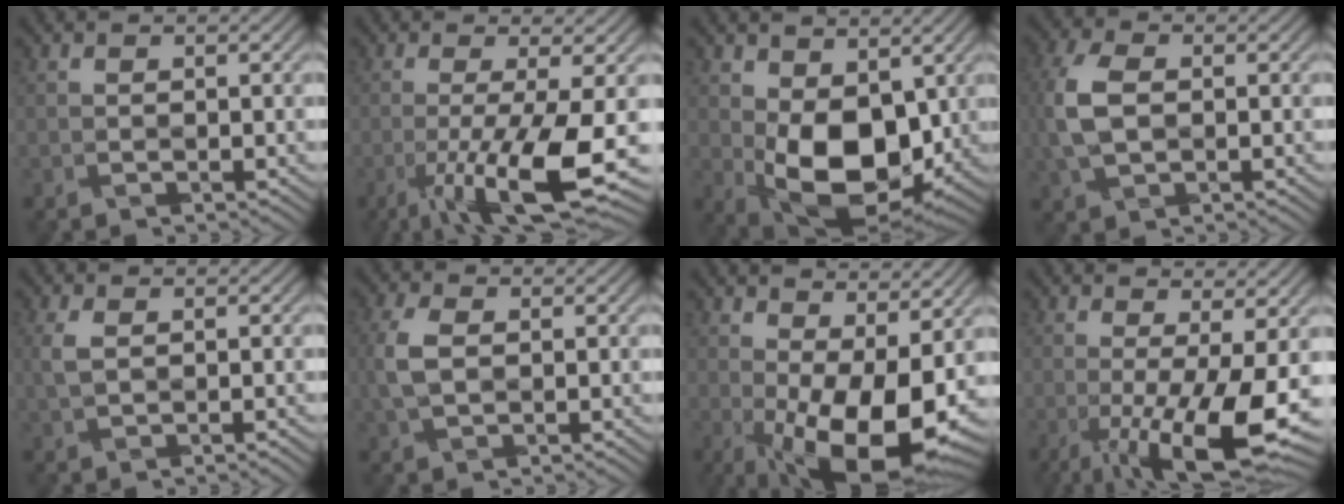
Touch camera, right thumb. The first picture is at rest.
{"total": 9.8, "force": [-3.2, 1.5, 9.2], "torque": [-0.145, -0.004, -0.055]}
{"total": 11.1, "force": [0.4, 6.7, 8.8], "torque": [-0.172, -0.012, 0.007]}
{"total": 7.4, "force": [-0.2, 4.8, 5.6], "torque": [-0.157, 0.002, -0.008]}
{"total": 3.1, "force": [0.0, 1.8, 2.6], "torque": [-0.070, 0.002, -0.002]}
{"total": 5.0, "force": [-0.1, 3.2, 3.8], "torque": [-0.104, 0.004, -0.007]}
{"total": 14.3, "force": [0.0, 5.8, 13.1], "torque": [-0.191, -0.002, 0.010]}
{"total": 10.7, "force": [-2.9, 2.2, 10.1], "torque": [-0.158, 0.000, -0.043]}